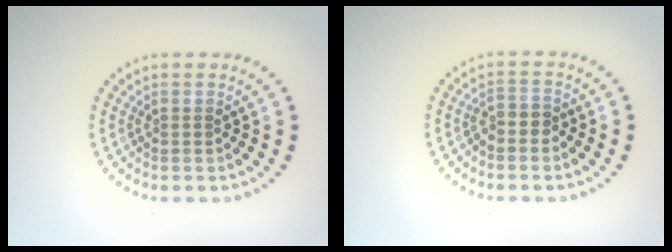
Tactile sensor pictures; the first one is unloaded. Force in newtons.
{"total": 1.2, "press": 0.8, "slide": 0.8}